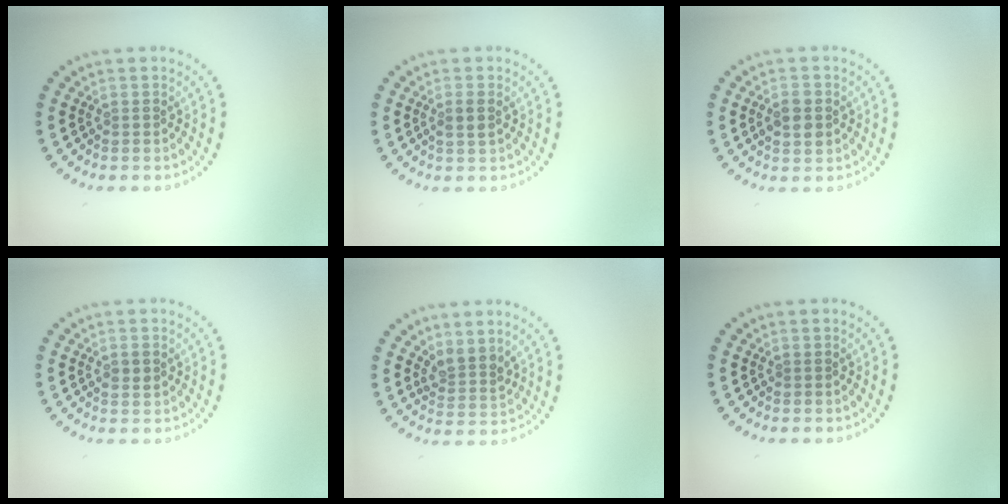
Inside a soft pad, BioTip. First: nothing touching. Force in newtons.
{"total": 1.4, "press": 1.3, "slide": 0.5}
{"total": 2.5, "press": 2.5, "slide": 0.2}
{"total": 1.2, "press": 1.2, "slide": 0.2}
{"total": 2.3, "press": 1.8, "slide": 1.5}
{"total": 0.0}